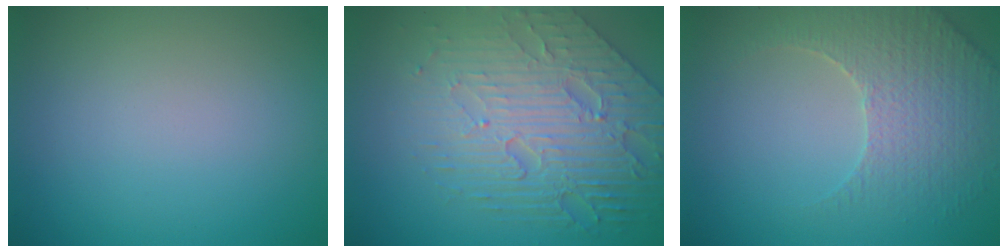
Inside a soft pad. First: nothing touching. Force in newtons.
{"total": 7.9, "press": 5.6, "slide": 5.7}
{"total": 3.8, "press": 3.7, "slide": 0.9}